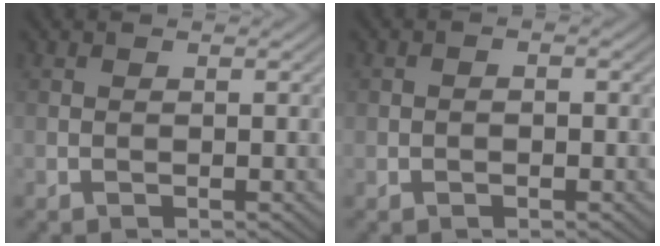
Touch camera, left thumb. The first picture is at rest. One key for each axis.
{"total": 0.7, "fx": -0.7, "fy": 0.0, "fz": 0.3, "tx": 0.000, "ty": 0.002, "tz": -0.014}